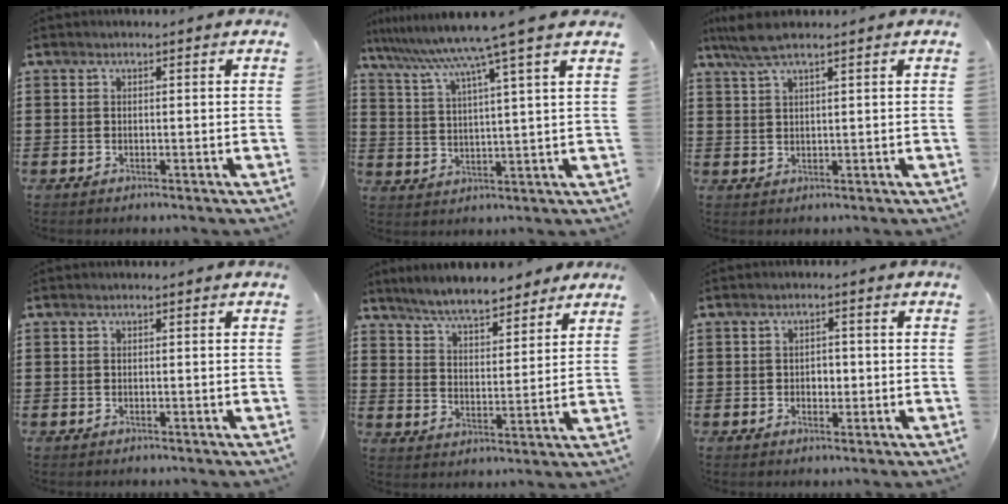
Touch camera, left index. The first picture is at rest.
{"total": 9.1, "force": [7.2, -1.7, 5.2], "torque": [-0.129, -0.042, 0.113]}
{"total": 4.4, "force": [3.0, 0.5, 3.2], "torque": [-0.067, 0.003, 0.055]}
{"total": 0.0}
{"total": 6.3, "force": [5.9, 0.9, 2.0], "torque": [-0.063, -0.020, 0.106]}
{"total": 1.9, "force": [-0.3, 1.4, 1.2], "torque": [-0.027, 0.006, -0.009]}